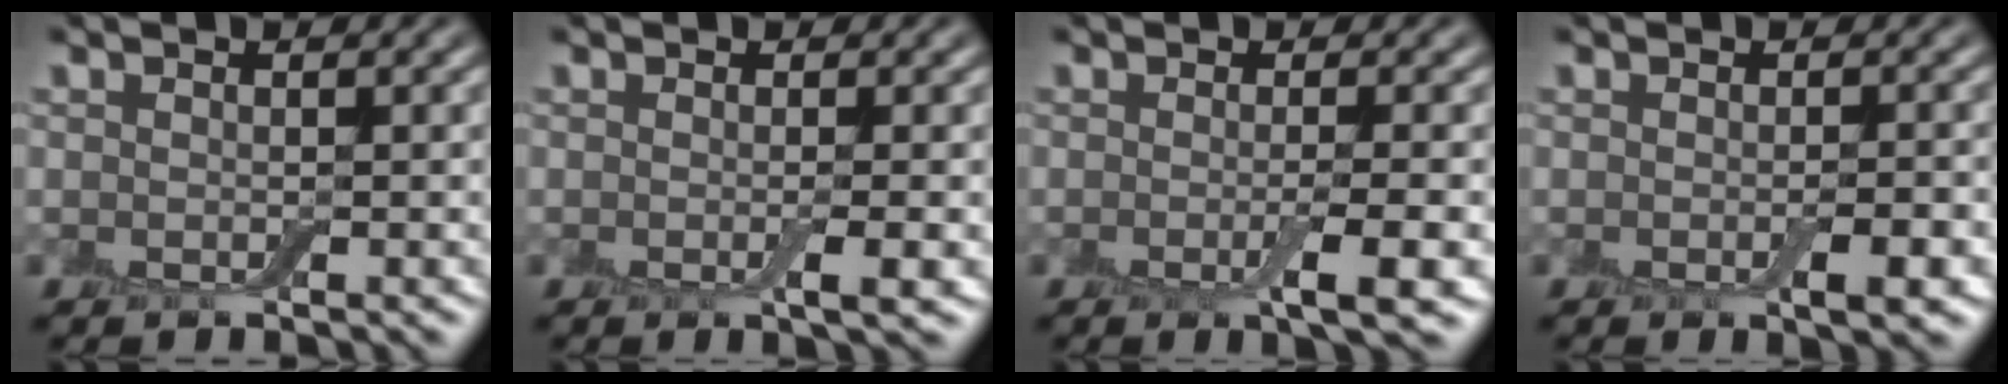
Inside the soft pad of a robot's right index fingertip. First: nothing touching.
{"total": 1.7, "force": [-0.2, 0.3, 1.6], "torque": [-0.025, -0.005, -0.006]}
{"total": 3.3, "force": [-0.8, 0.6, 3.2], "torque": [-0.049, -0.006, -0.016]}
{"total": 2.2, "force": [-0.7, 0.4, 2.0], "torque": [-0.029, -0.003, -0.010]}